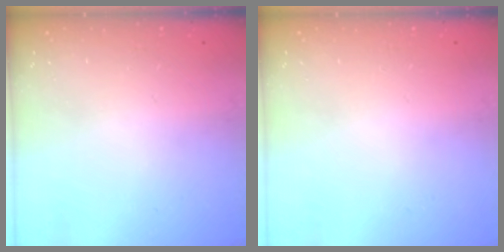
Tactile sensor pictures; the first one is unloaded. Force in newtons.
{"total": 0.0}